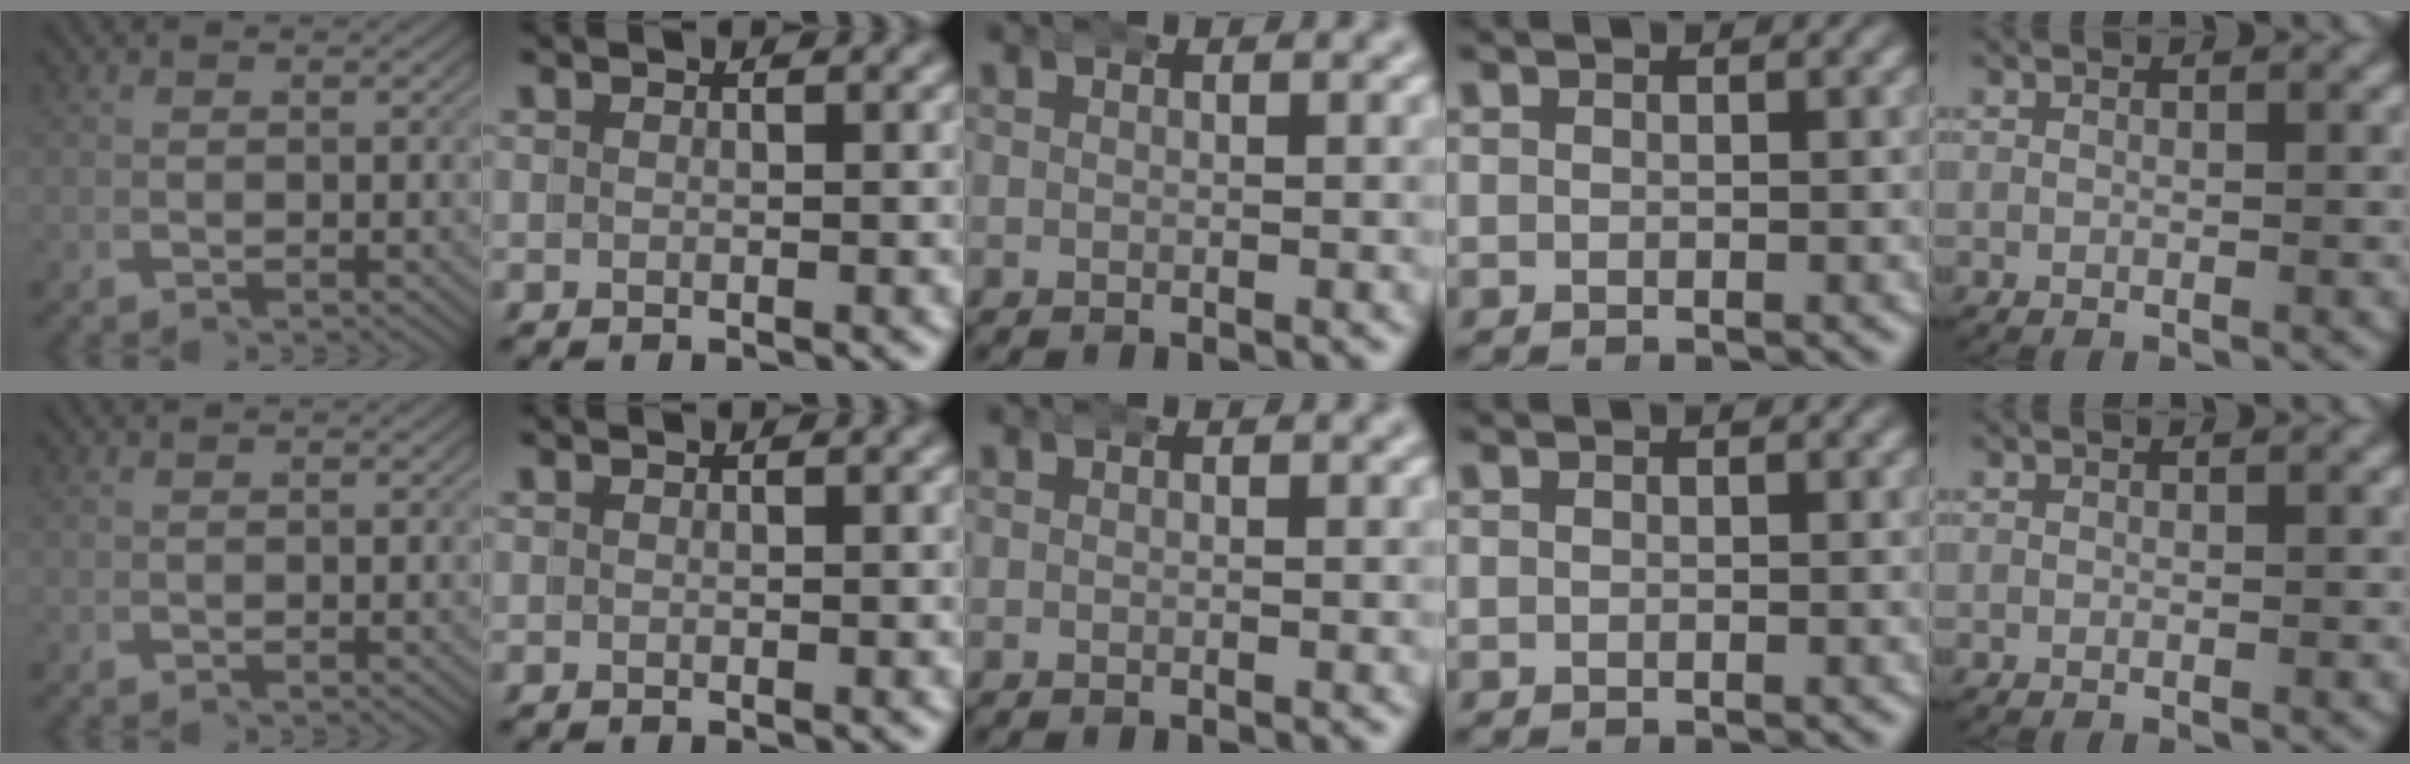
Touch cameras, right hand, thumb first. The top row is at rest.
{}